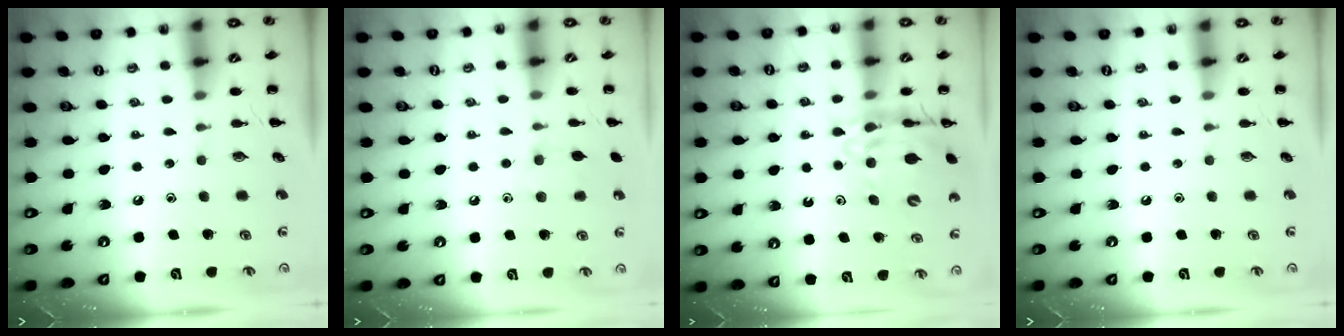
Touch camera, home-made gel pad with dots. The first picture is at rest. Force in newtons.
{"total": 5.7, "press": 5.6, "slide": 1.4}
{"total": 12.3, "press": 11.8, "slide": 3.5}
{"total": 0.0}